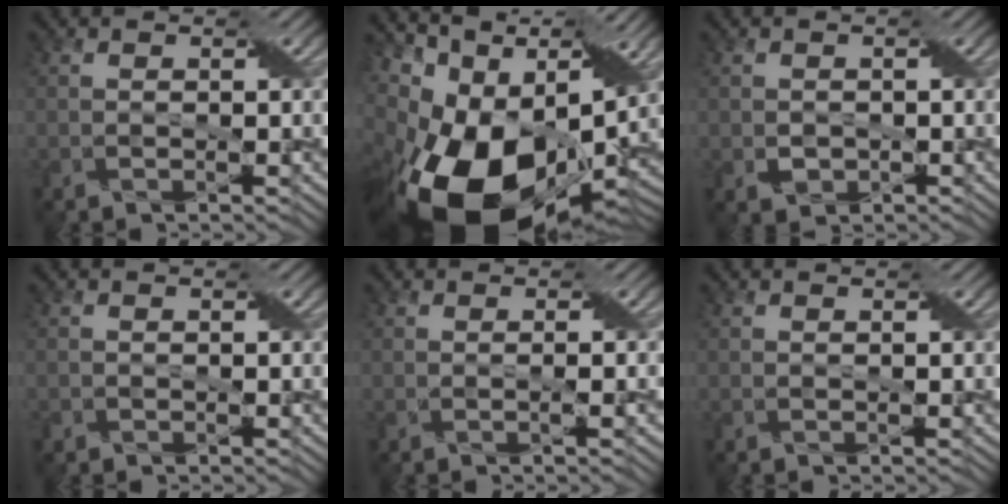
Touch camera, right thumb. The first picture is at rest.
{"total": 19.2, "force": [-3.7, 11.6, 14.9], "torque": [-0.285, -0.031, -0.043]}
{"total": 1.6, "force": [-0.3, 1.6, 0.5], "torque": [-0.016, -0.006, -0.002]}
{"total": 0.6, "force": [-0.3, 0.5, 0.0], "torque": [-0.003, -0.002, -0.006]}
{"total": 1.7, "force": [0.0, 0.1, 1.7], "torque": [-0.029, 0.005, -0.002]}
{"total": 0.0}